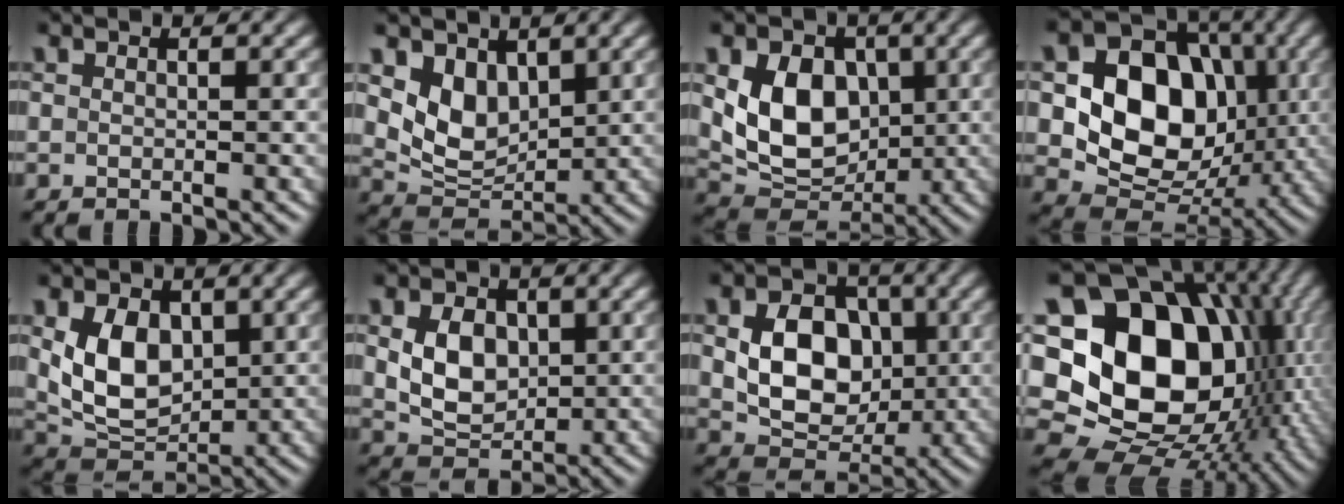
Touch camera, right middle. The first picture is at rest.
{"total": 4.9, "force": [2.0, 3.4, 3.0], "torque": [-0.061, -0.016, 0.038]}
{"total": 8.3, "force": [1.1, 6.1, 5.5], "torque": [-0.098, -0.010, 0.018]}
{"total": 11.7, "force": [0.8, 9.0, 7.3], "torque": [-0.128, -0.006, 0.010]}
{"total": 6.4, "force": [1.0, 4.4, 4.5], "torque": [-0.087, -0.009, 0.024]}
{"total": 4.9, "force": [0.6, 3.6, 3.2], "torque": [-0.070, -0.004, 0.012]}
{"total": 7.7, "force": [0.5, 5.7, 5.1], "torque": [-0.093, -0.003, 0.010]}
{"total": 22.0, "force": [1.9, 17.1, 13.7], "torque": [-0.241, 0.010, 0.039]}